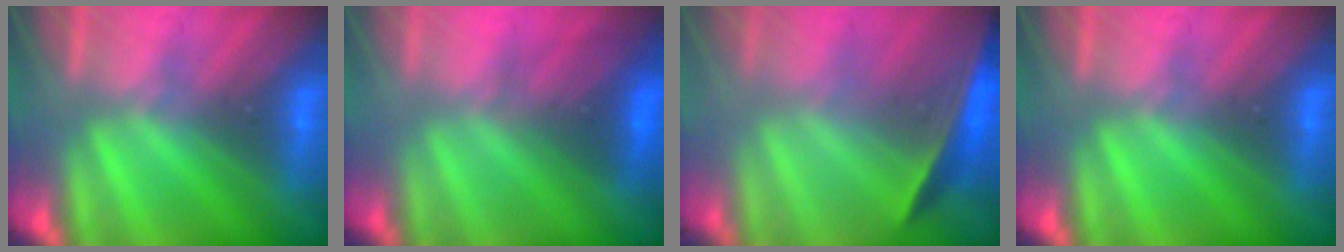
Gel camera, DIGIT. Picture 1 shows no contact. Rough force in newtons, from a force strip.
{"total": 2.7}
{"total": 1.7}
{"total": 0.0}